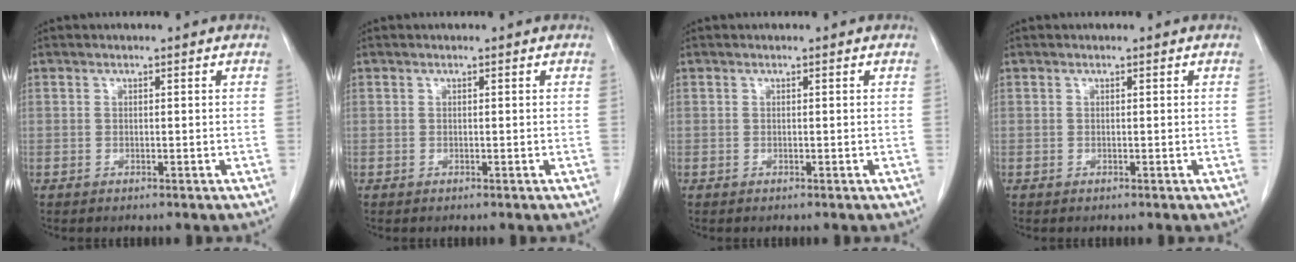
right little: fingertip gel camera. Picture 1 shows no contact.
{"total": 0.0}
{"total": 0.0}
{"total": 0.0}